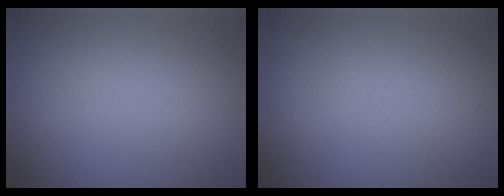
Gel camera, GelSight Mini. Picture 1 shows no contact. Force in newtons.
{"total": 0.0}